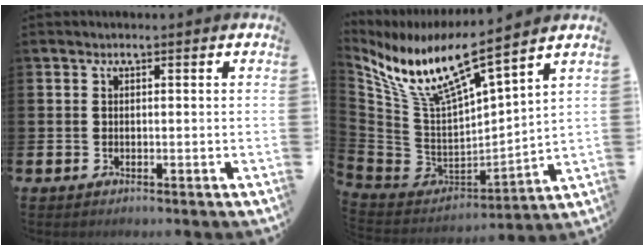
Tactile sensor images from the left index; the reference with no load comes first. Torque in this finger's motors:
{"motor_torque": [0.52, -0.52, 0.40, 0.21]}